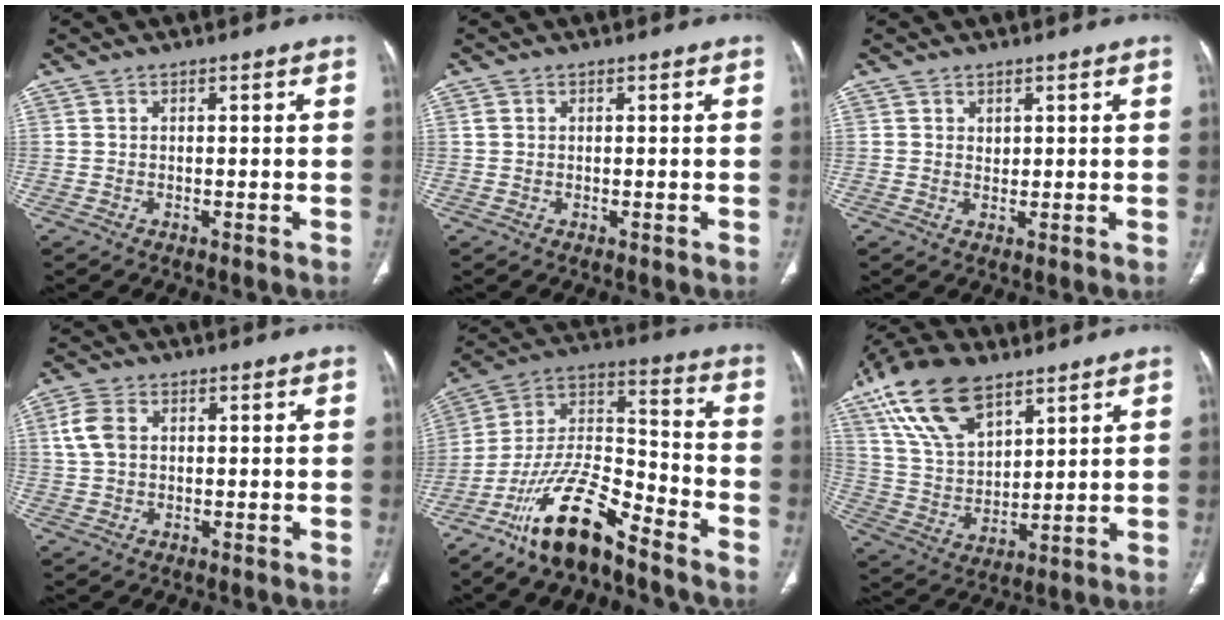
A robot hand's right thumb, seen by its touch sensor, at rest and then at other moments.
{"total": 0.7, "force": [0.1, 0.6, 0.3], "torque": [-0.004, 0.005, 0.003]}
{"total": 1.3, "force": [0.7, 1.0, 0.3], "torque": [0.011, -0.003, 0.010]}
{"total": 4.9, "force": [0.9, 3.4, 3.4], "torque": [-0.079, 0.008, 0.018]}
{"total": 16.5, "force": [-11.7, 5.0, 10.5], "torque": [-0.182, 0.079, -0.218]}
{"total": 17.3, "force": [10.4, 8.8, 10.6], "torque": [-0.181, -0.026, 0.203]}